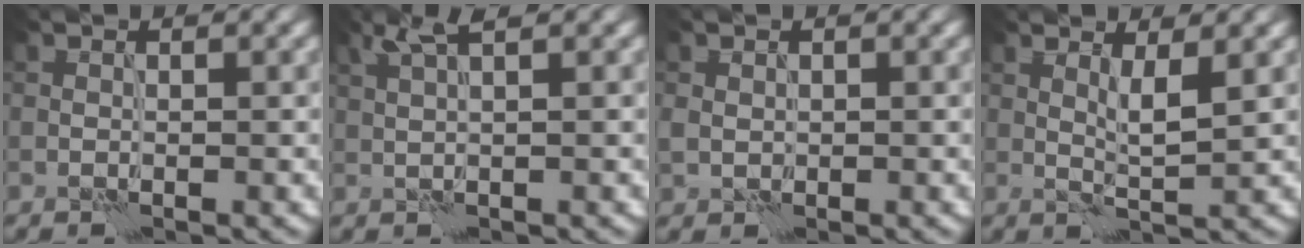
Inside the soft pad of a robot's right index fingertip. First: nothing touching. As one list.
[{"total": 2.6, "force": [1.5, 0.2, 2.1], "torque": [-0.041, 0.004, 0.030]}, {"total": 1.3, "force": [0.3, 1.1, 0.6], "torque": [-0.013, -0.001, 0.006]}, {"total": 2.0, "force": [1.0, 0.1, 1.8], "torque": [-0.033, -0.004, 0.019]}]